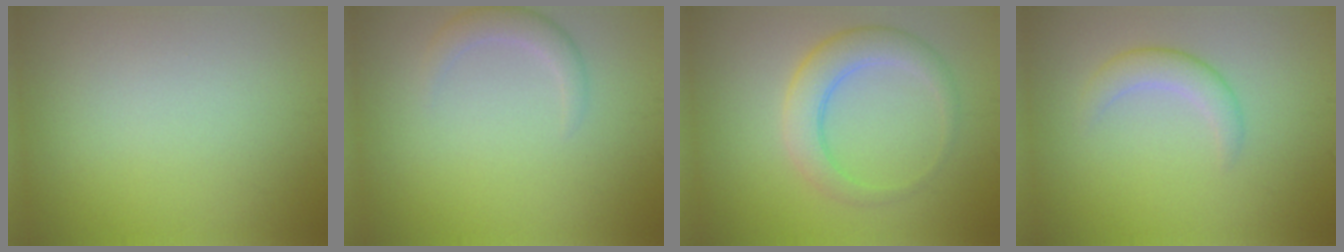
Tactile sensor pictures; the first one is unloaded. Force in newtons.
{"total": 1.9, "press": 1.9, "slide": 0.1}
{"total": 4.1, "press": 4.0, "slide": 0.3}
{"total": 2.4, "press": 2.4, "slide": 0.2}